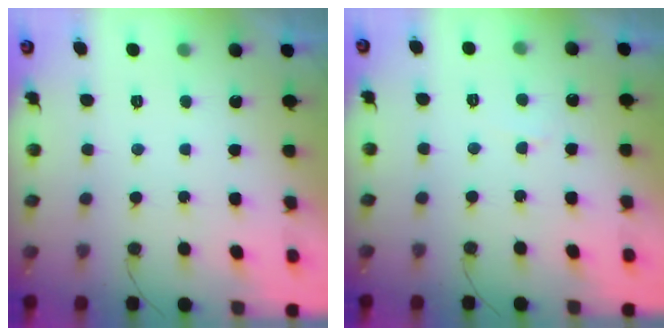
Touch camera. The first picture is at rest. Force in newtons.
{"total": 2.6, "press": 2.6, "slide": 0.1}